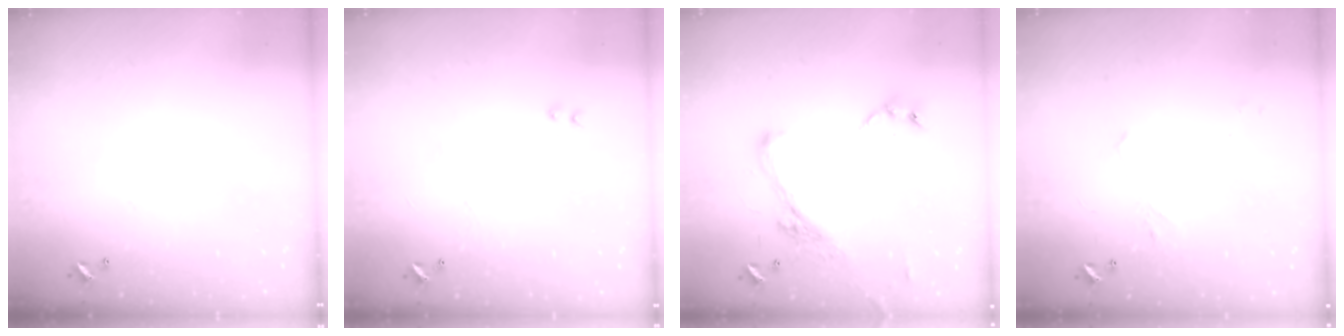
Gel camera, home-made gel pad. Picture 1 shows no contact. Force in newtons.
{"total": 0.9, "press": 0.8, "slide": 0.5}
{"total": 4.8, "press": 4.7, "slide": 1.1}
{"total": 1.4, "press": 1.3, "slide": 0.6}